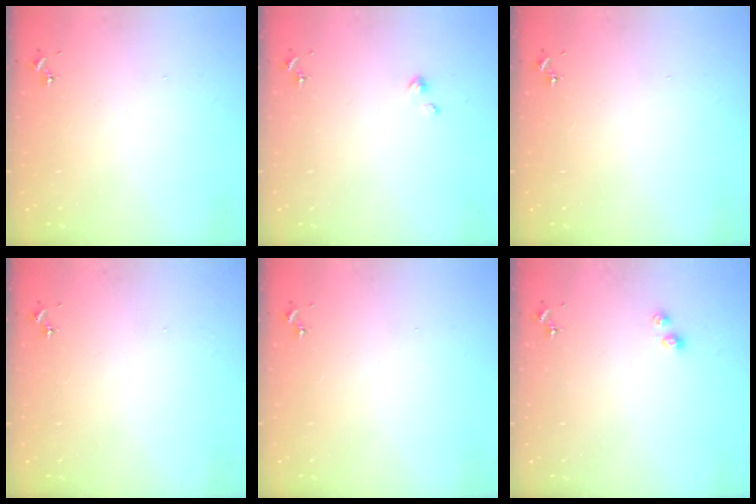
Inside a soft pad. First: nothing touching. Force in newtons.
{"total": 2.9, "press": 2.9, "slide": 0.2}
{"total": 0.0}
{"total": 0.0}
{"total": 0.0}
{"total": 4.4, "press": 4.3, "slide": 0.4}